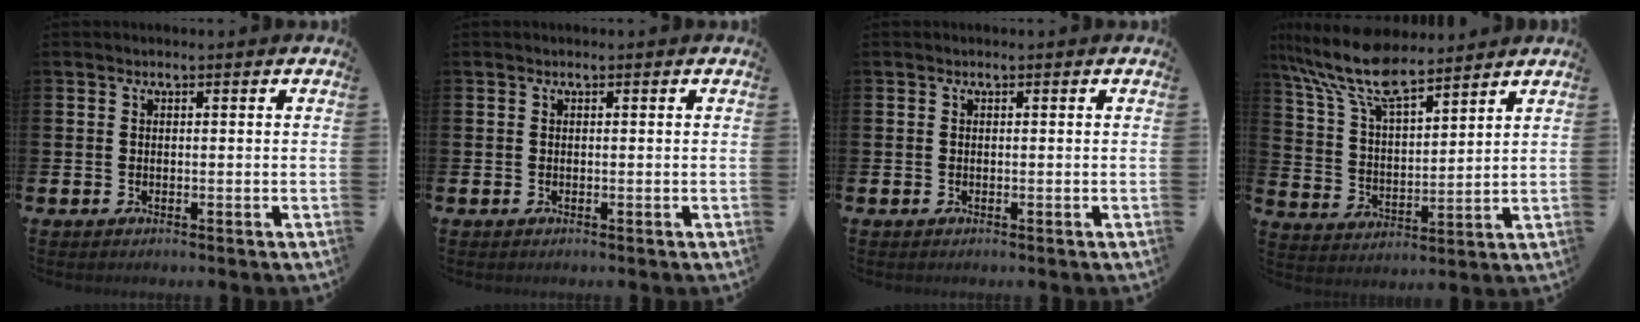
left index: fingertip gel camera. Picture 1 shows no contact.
{"total": 0.0}
{"total": 0.0}
{"total": 10.4, "force": [8.7, 2.7, 4.9], "torque": [-0.132, -0.036, 0.158]}